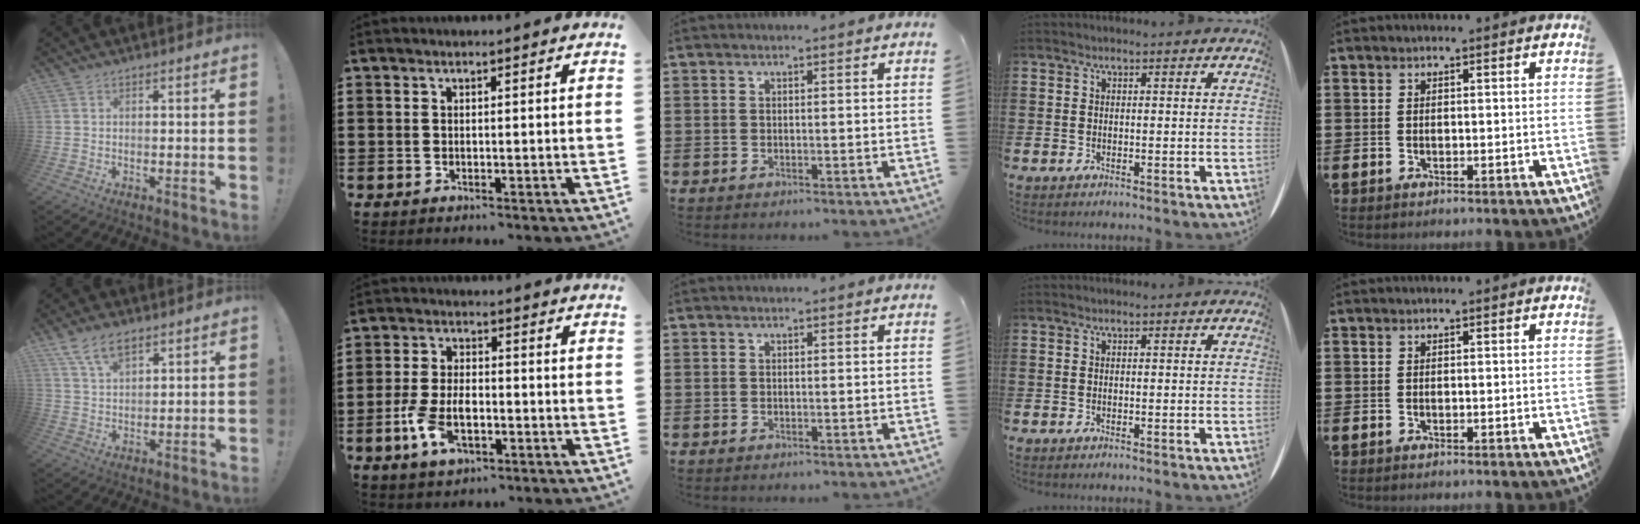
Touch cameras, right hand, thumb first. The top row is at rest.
{"thumb": {"total": 8.0, "force": [5.0, 3.9, 4.8], "torque": [-0.084, -0.014, 0.095]}, "index": {"total": 7.1, "force": [-2.4, 3.9, 5.4], "torque": [-0.125, 0.001, -0.049]}}